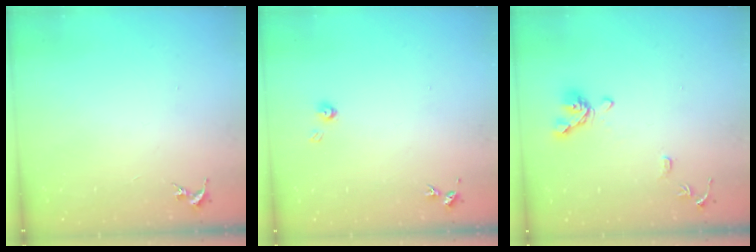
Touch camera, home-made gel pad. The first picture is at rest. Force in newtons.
{"total": 3.7, "press": 3.7, "slide": 0.5}
{"total": 10.3, "press": 10.2, "slide": 1.5}